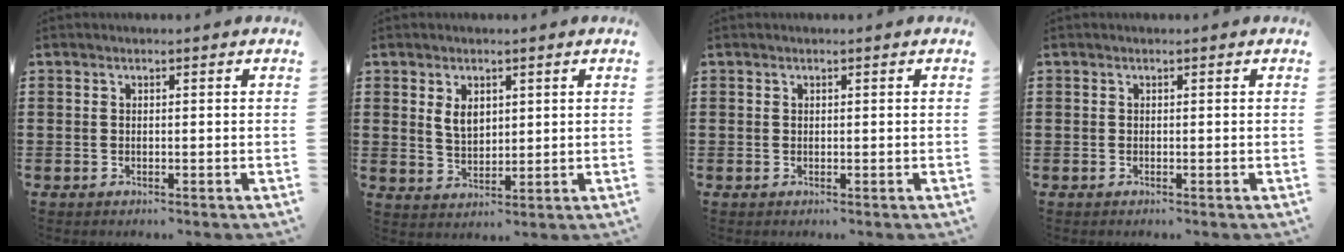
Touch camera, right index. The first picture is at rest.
{"total": 3.7, "force": [1.5, 2.3, 2.4], "torque": [-0.046, 0.005, 0.026]}
{"total": 0.0}
{"total": 0.0}